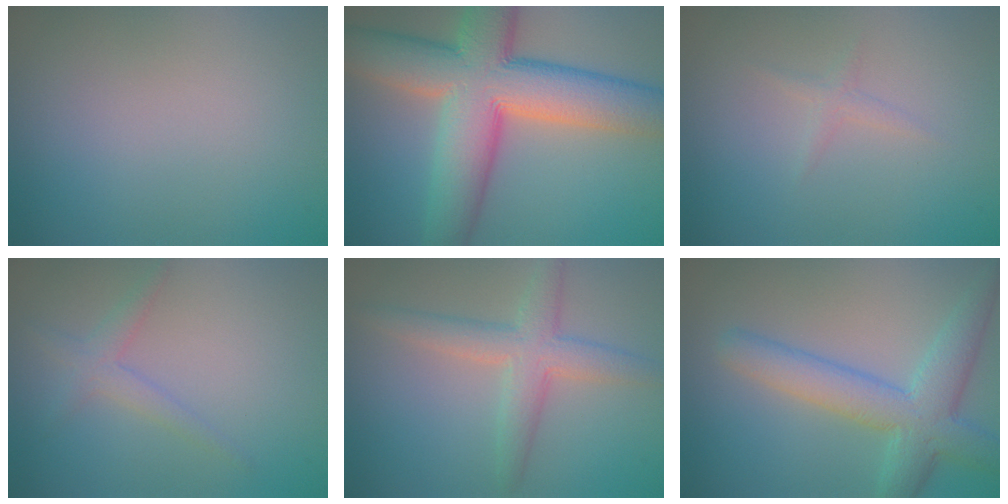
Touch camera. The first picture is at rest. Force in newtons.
{"total": 12.3, "press": 12.3, "slide": 0.7}
{"total": 0.9, "press": 0.9, "slide": 0.1}
{"total": 1.8, "press": 1.8, "slide": 0.1}
{"total": 4.1, "press": 4.0, "slide": 0.3}
{"total": 5.7, "press": 5.7, "slide": 0.2}